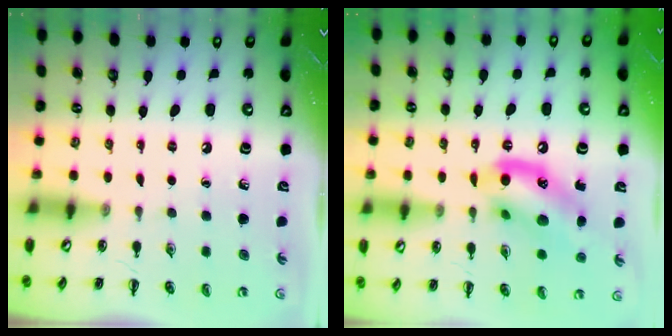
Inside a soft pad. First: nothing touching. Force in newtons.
{"total": 13.3, "press": 12.9, "slide": 3.1}